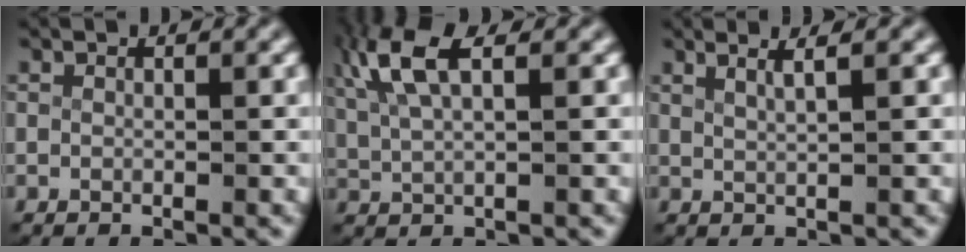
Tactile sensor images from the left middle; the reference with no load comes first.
{"total": 5.2, "force": [2.4, 2.4, 4.0], "torque": [-0.097, 0.001, 0.048]}
{"total": 2.0, "force": [1.5, -0.1, 1.4], "torque": [-0.022, -0.001, 0.031]}